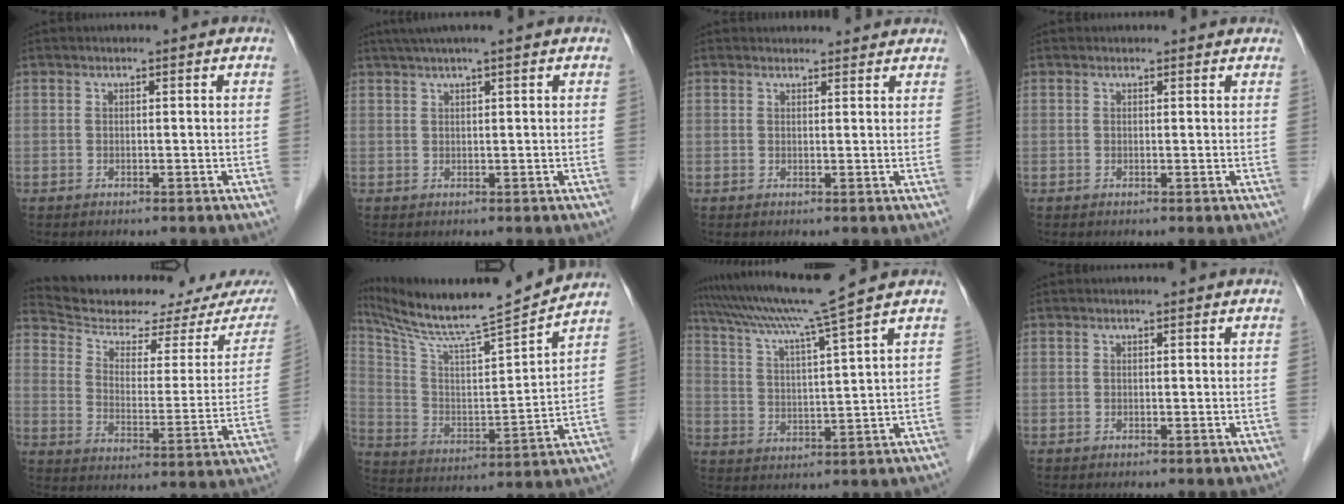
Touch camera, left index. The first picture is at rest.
{"total": 4.0, "force": [2.9, -0.8, 2.6], "torque": [-0.044, 0.022, 0.056]}
{"total": 5.4, "force": [5.1, 1.4, 1.0], "torque": [-0.006, 0.019, 0.055]}
{"total": 2.5, "force": [2.4, 0.8, 0.5], "torque": [-0.007, 0.017, 0.021]}
{"total": 18.3, "force": [17.1, 2.3, 6.0], "torque": [-0.085, -0.036, 0.237]}
{"total": 18.3, "force": [16.6, -1.4, 7.4], "torque": [-0.141, -0.025, 0.274]}
{"total": 11.0, "force": [9.1, -3.0, 5.5], "torque": [-0.102, -0.009, 0.159]}
{"total": 0.0}